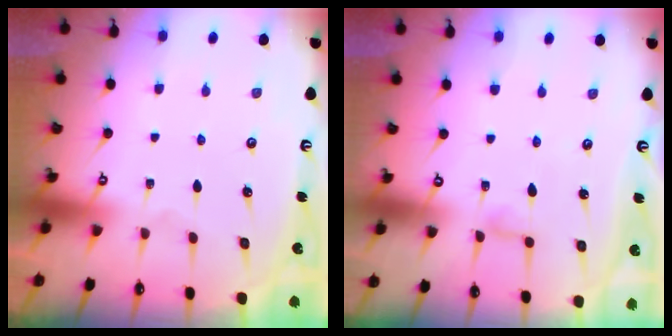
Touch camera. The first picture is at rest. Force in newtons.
{"total": 6.0, "press": 6.0, "slide": 0.6}